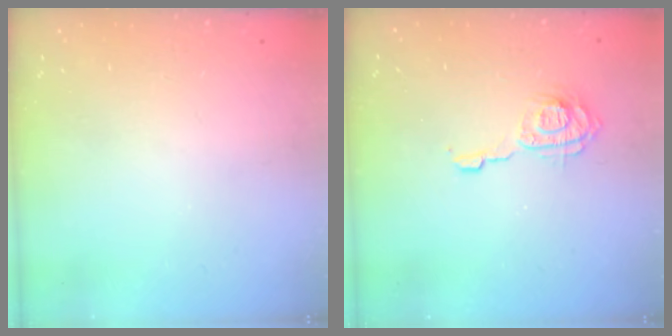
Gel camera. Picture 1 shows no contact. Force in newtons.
{"total": 9.5, "press": 9.4, "slide": 0.6}